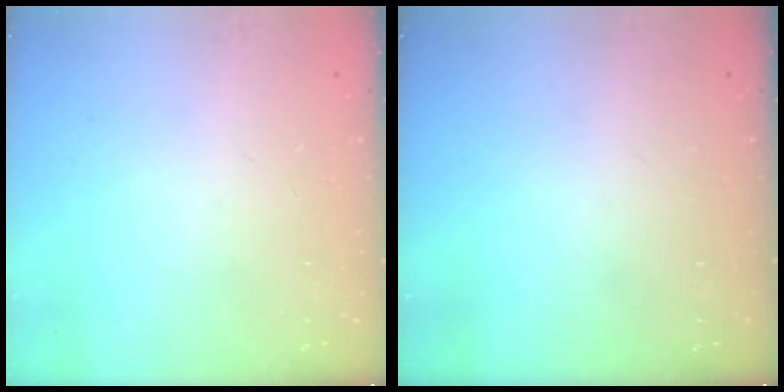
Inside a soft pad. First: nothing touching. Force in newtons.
{"total": 0.0}